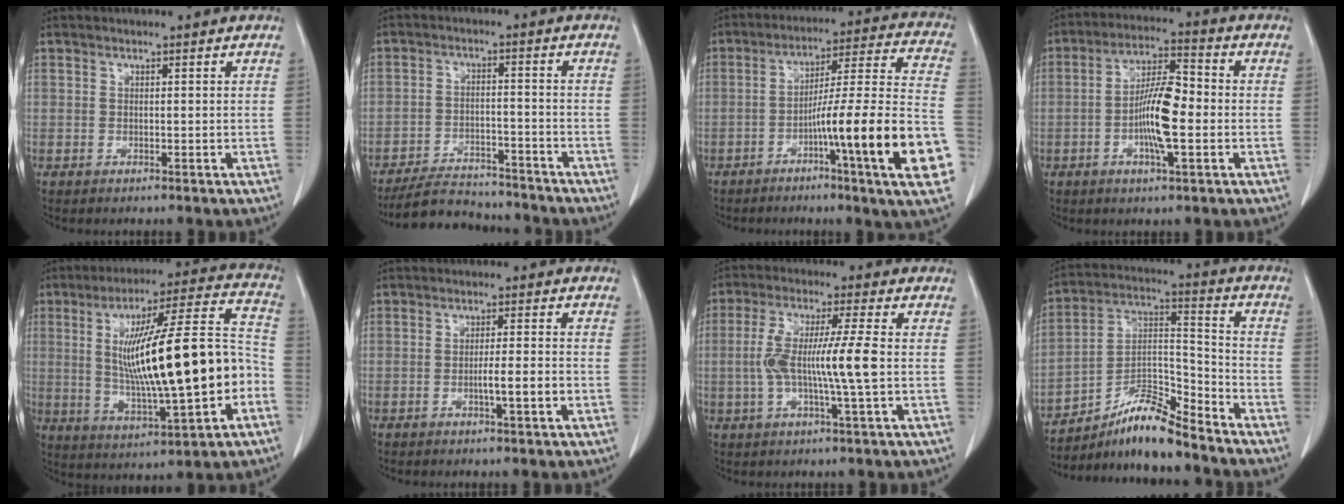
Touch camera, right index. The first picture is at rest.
{"total": 10.2, "force": [-9.7, 2.5, 2.1], "torque": [-0.028, 0.004, -0.153]}
{"total": 20.8, "force": [-7.2, -0.5, 19.5], "torque": [-0.236, 0.003, -0.109]}
{"total": 9.8, "force": [-1.8, 2.0, 9.4], "torque": [-0.175, 0.008, -0.035]}
{"total": 22.4, "force": [-2.0, 3.1, 22.1], "torque": [-0.363, 0.024, -0.022]}
{"total": 4.0, "force": [-1.3, 0.0, 3.8], "torque": [-0.058, -0.002, -0.020]}
{"total": 9.9, "force": [-0.8, 0.0, 9.8], "torque": [-0.193, 0.008, -0.019]}
{"total": 11.6, "force": [-10.0, 1.3, 5.7], "torque": [-0.104, 0.018, -0.177]}